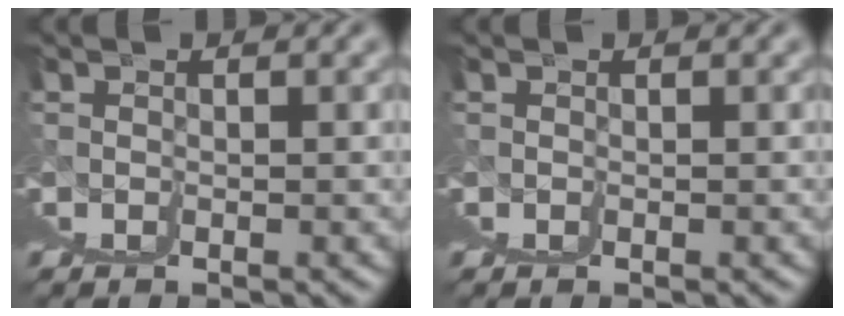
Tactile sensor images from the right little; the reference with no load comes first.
{"total": 0.0}